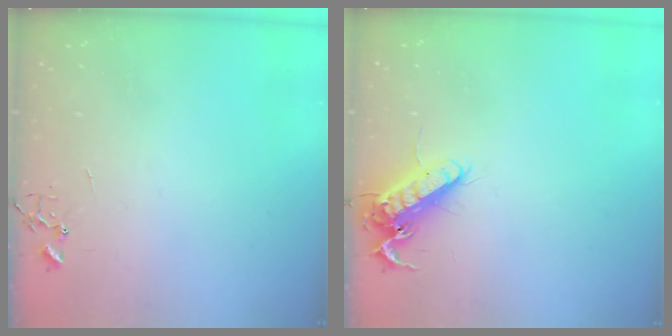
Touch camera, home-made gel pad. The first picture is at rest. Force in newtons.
{"total": 13.8, "press": 13.7, "slide": 2.0}